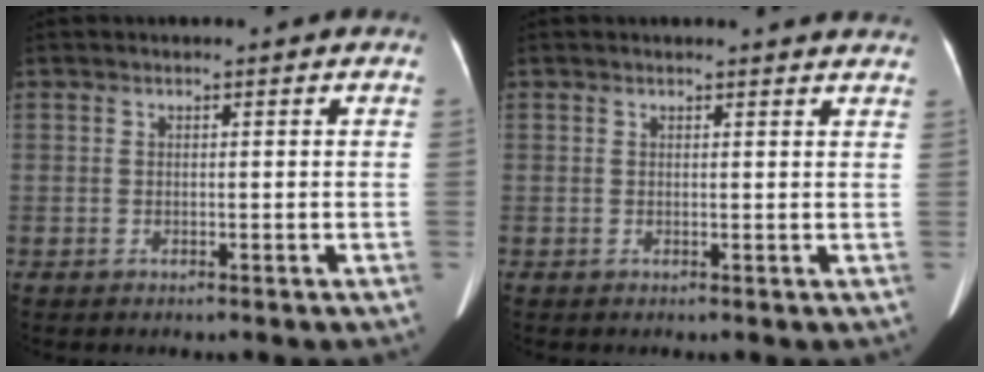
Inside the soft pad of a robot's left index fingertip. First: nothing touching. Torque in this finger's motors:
{"motor_torque": [0.73, -1.41, 0.01, 0.02]}